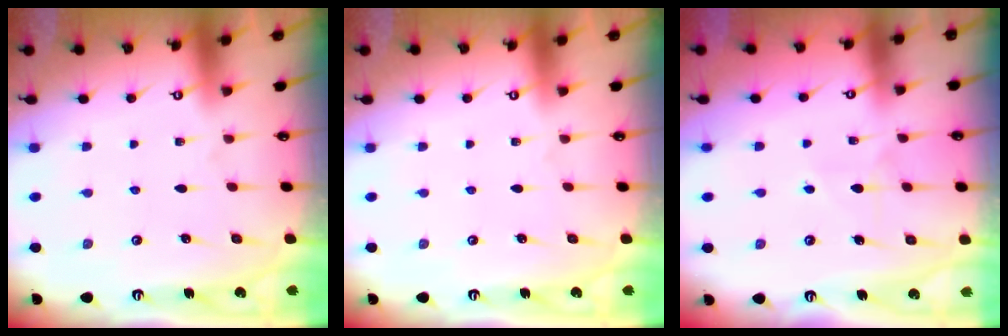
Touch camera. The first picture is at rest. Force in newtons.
{"total": 0.0}
{"total": 4.7, "press": 4.6, "slide": 0.2}